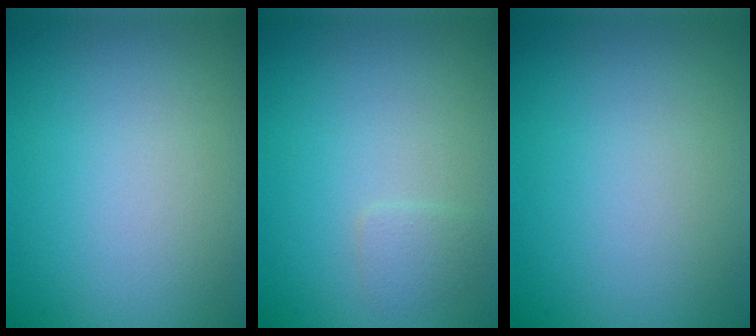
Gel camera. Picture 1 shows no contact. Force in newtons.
{"total": 1.0, "press": 1.0, "slide": 0.0}
{"total": 0.0}